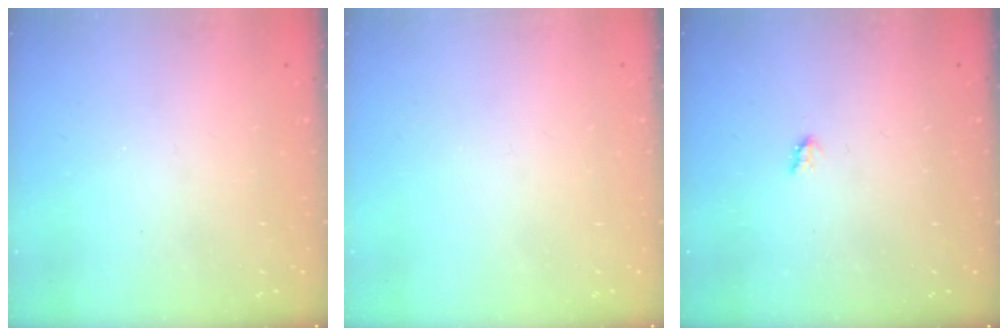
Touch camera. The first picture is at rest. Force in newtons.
{"total": 0.0}
{"total": 1.9, "press": 1.9, "slide": 0.3}